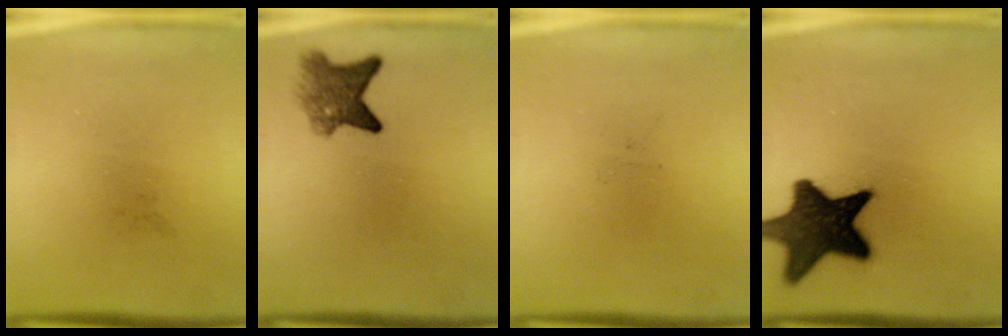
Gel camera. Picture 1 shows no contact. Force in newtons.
{"total": 5.2}
{"total": 0.0}
{"total": 15.6}